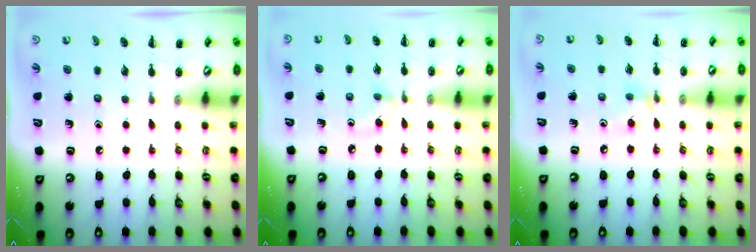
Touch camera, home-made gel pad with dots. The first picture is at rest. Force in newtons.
{"total": 3.4, "press": 3.1, "slide": 1.4}
{"total": 4.7, "press": 4.6, "slide": 1.2}